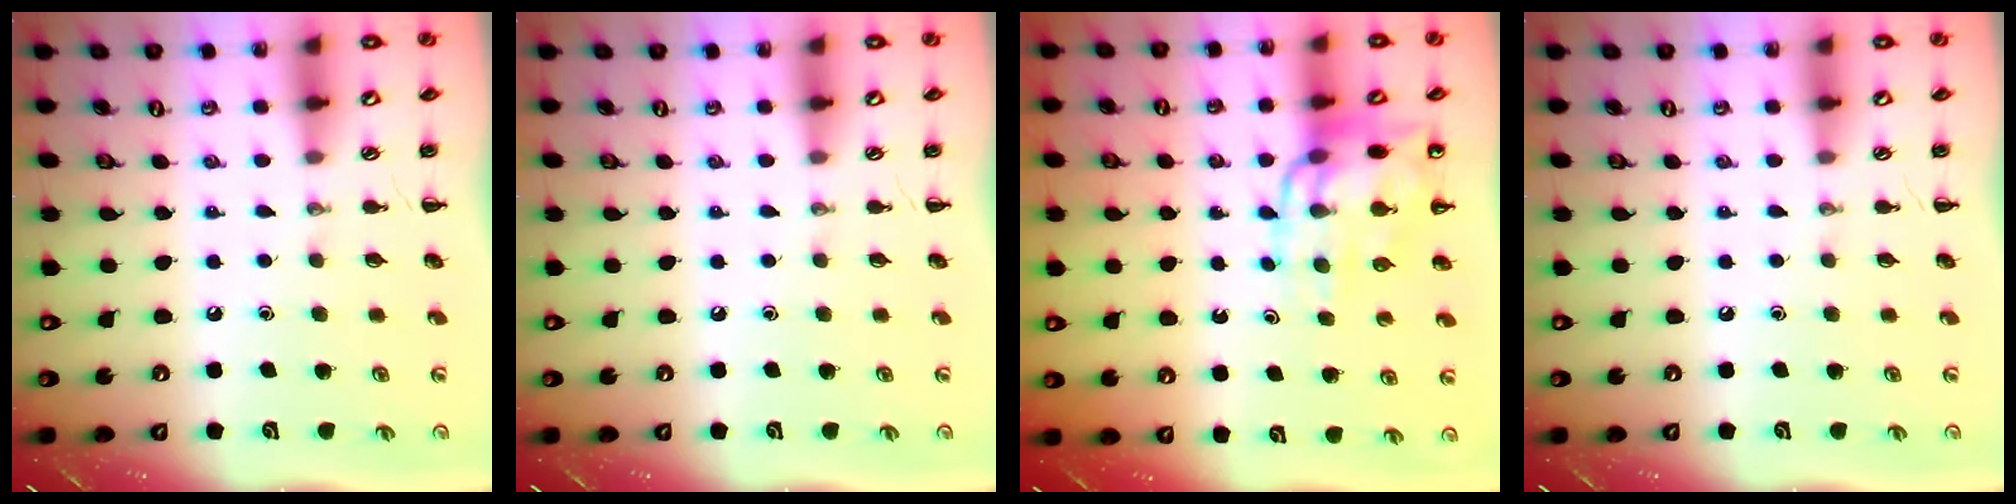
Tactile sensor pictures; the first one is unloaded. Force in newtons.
{"total": 0.0}
{"total": 12.9, "press": 12.5, "slide": 3.1}
{"total": 0.0}